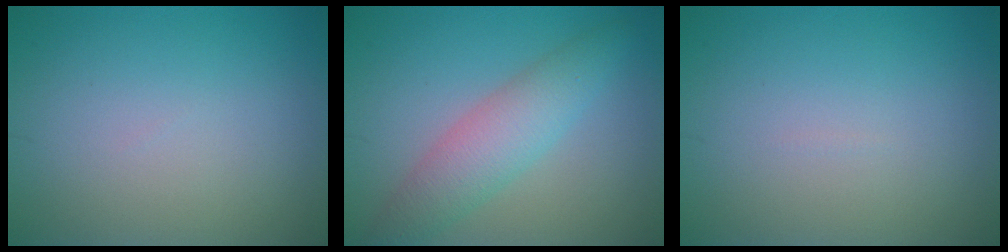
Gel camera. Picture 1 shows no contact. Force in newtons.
{"total": 4.3, "press": 4.2, "slide": 0.1}
{"total": 0.0}